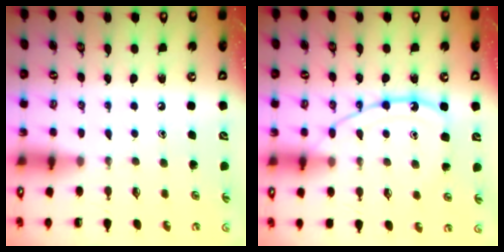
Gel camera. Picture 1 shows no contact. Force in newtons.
{"total": 13.1, "press": 13.1, "slide": 1.0}